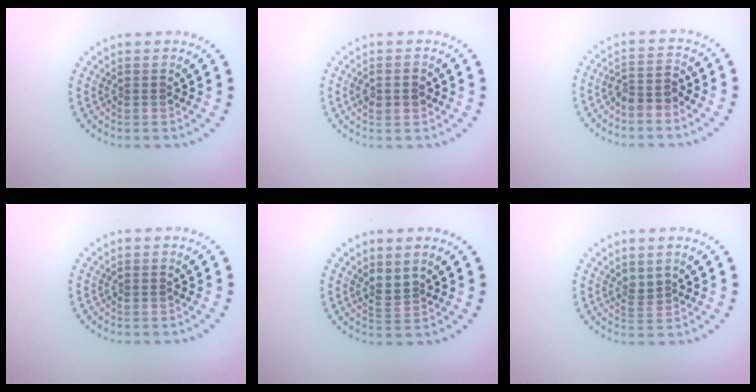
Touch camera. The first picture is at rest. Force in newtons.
{"total": 2.2, "press": 2.2, "slide": 0.1}
{"total": 2.2, "press": 1.8, "slide": 1.2}
{"total": 0.0}
{"total": 1.6, "press": 1.2, "slide": 1.1}
{"total": 1.3, "press": 1.0, "slide": 0.8}